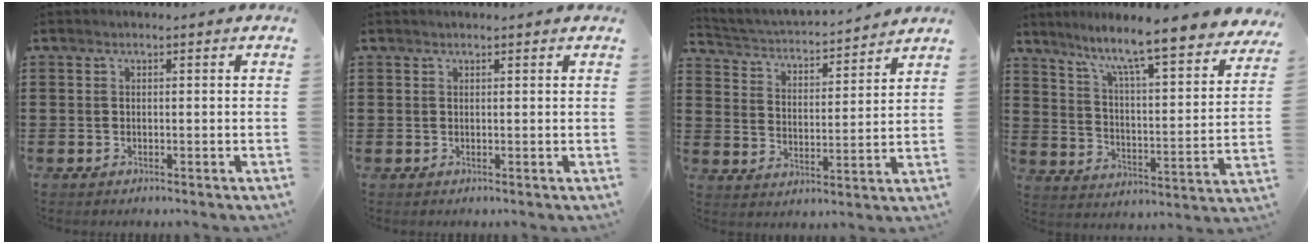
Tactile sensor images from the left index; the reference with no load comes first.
{"total": 0.6, "force": [0.6, 0.0, 0.2], "torque": [-0.005, -0.002, 0.012]}
{"total": 3.1, "force": [3.1, 0.3, 0.4], "torque": [-0.028, -0.030, 0.045]}
{"total": 7.9, "force": [6.7, -0.1, 4.0], "torque": [-0.092, -0.062, 0.102]}